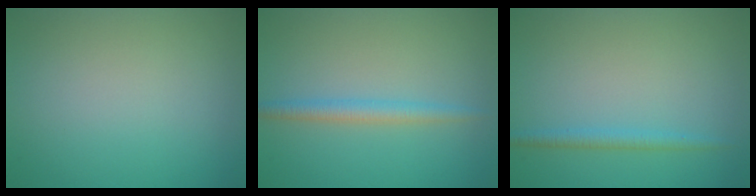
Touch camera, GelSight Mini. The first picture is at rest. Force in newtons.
{"total": 2.2, "press": 2.2, "slide": 0.1}
{"total": 1.6, "press": 1.6, "slide": 0.0}